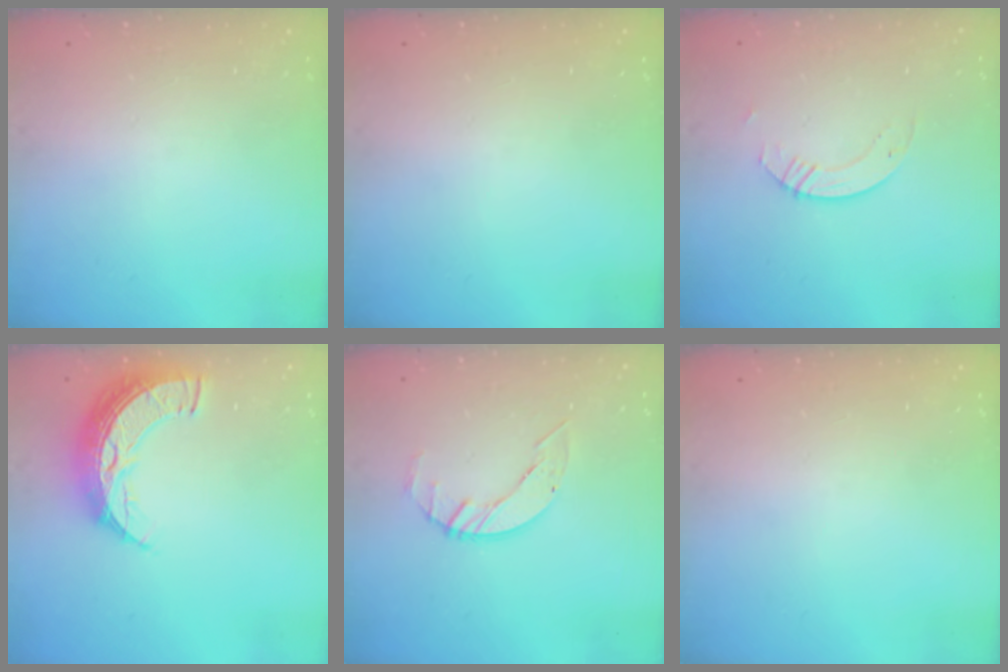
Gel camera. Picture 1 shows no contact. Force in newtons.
{"total": 0.0}
{"total": 2.8, "press": 2.8, "slide": 0.2}
{"total": 12.2, "press": 12.2, "slide": 0.9}
{"total": 3.4, "press": 3.4, "slide": 0.4}
{"total": 0.0}